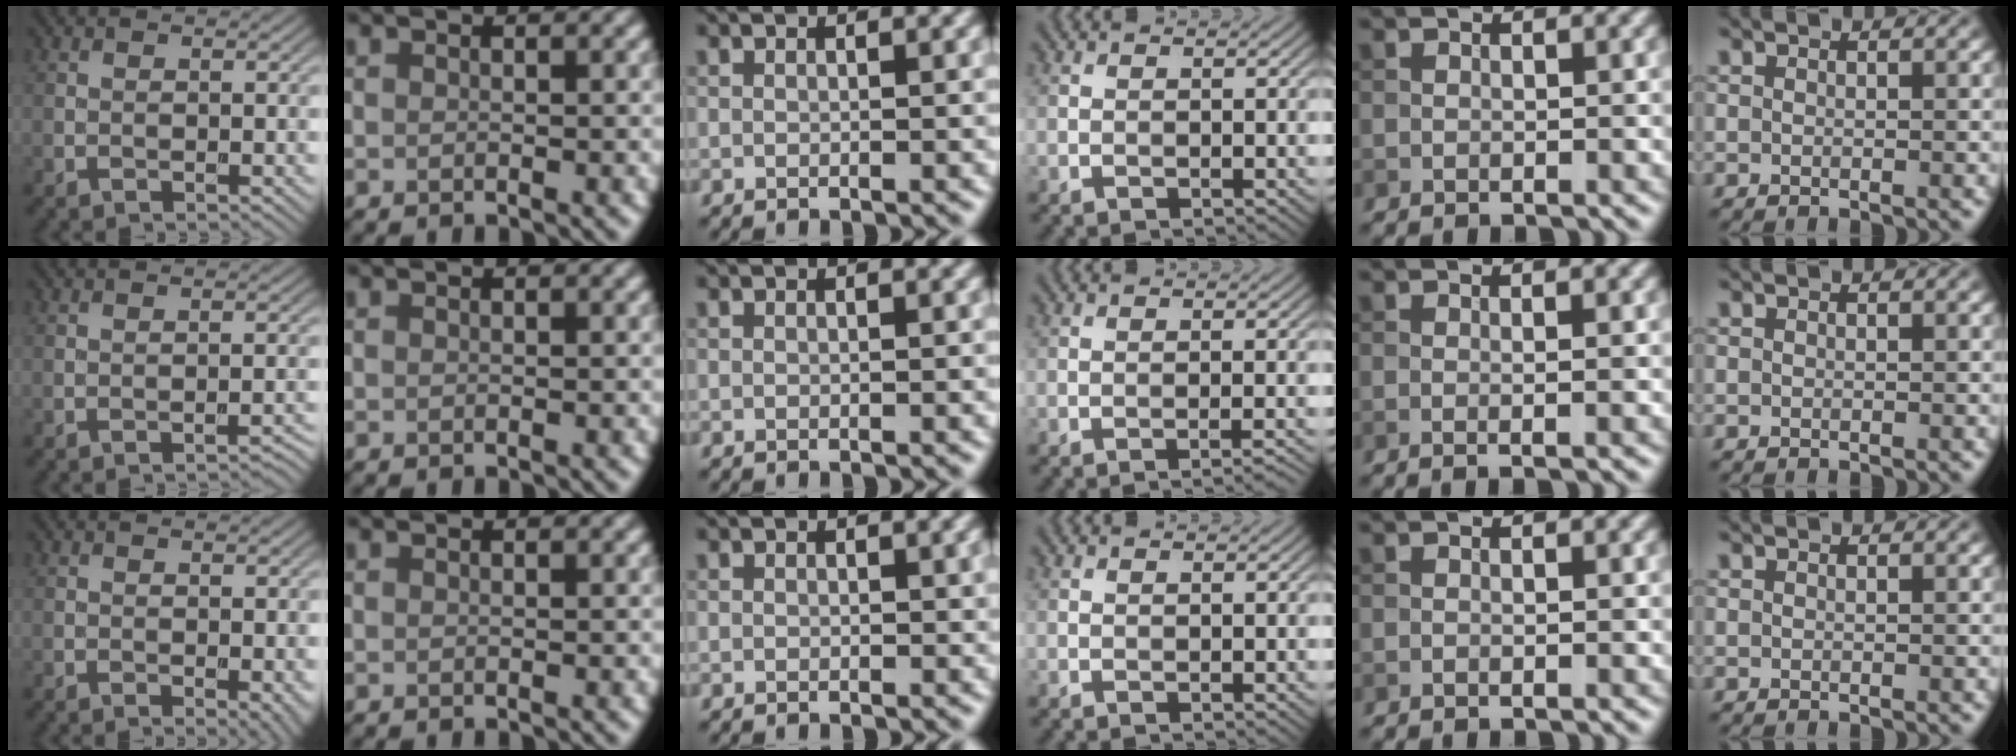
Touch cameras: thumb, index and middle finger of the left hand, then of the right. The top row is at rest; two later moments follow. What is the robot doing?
{"motion": "screw", "object": "dispenser bottle"}